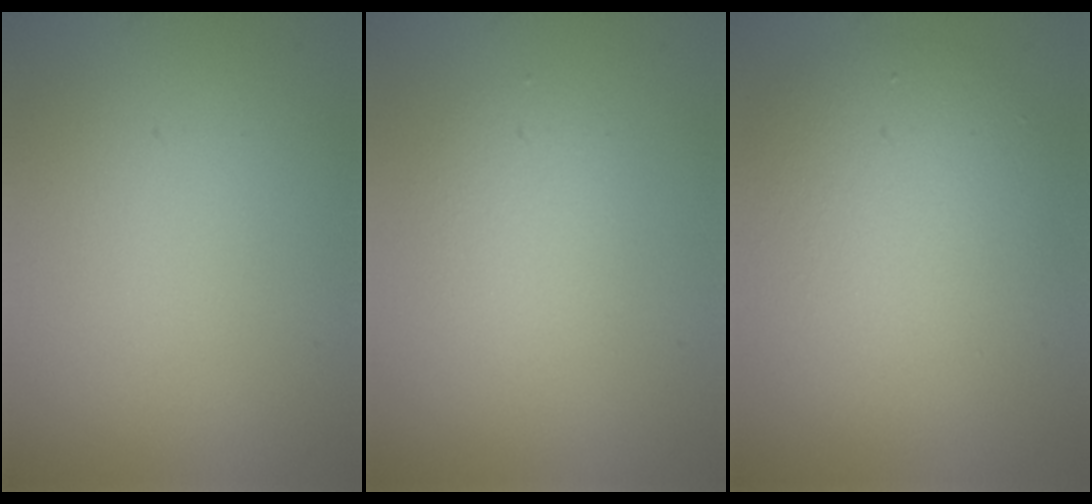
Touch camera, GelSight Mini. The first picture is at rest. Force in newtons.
{"total": 2.1, "press": 2.1, "slide": 0.0}
{"total": 6.3, "press": 6.3, "slide": 0.4}